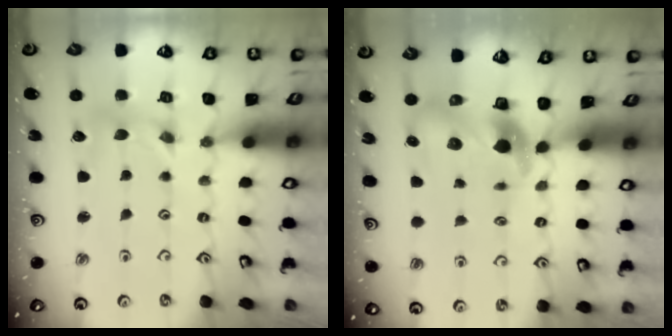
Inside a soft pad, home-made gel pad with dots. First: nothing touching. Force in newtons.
{"total": 6.9, "press": 6.9, "slide": 1.0}